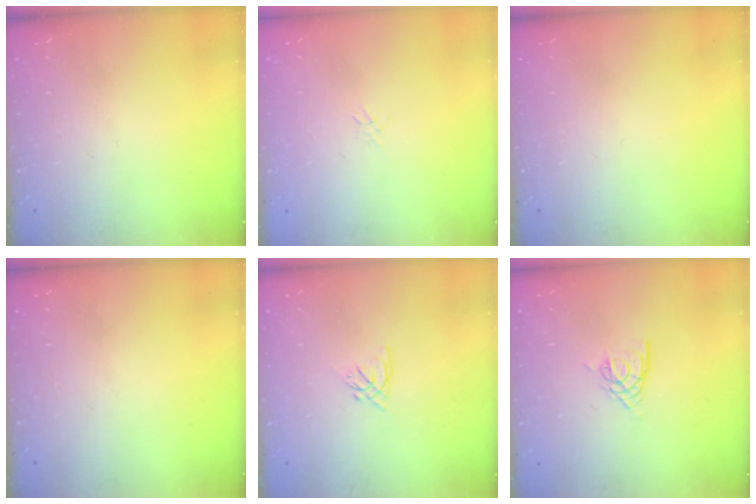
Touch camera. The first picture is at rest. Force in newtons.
{"total": 1.2, "press": 1.1, "slide": 0.3}
{"total": 0.0}
{"total": 0.0}
{"total": 1.6, "press": 1.5, "slide": 0.5}
{"total": 5.2, "press": 5.2, "slide": 0.3}